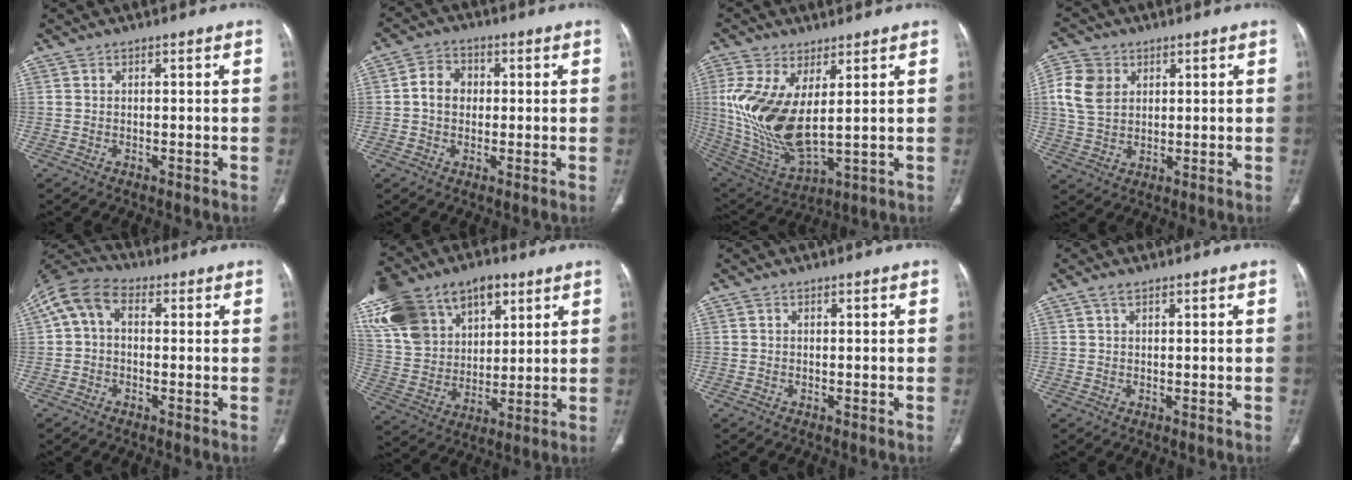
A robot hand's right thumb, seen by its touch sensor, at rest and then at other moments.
{"total": 5.6, "force": [0.3, 4.6, 3.1], "torque": [-0.041, 0.015, 0.000]}
{"total": 16.2, "force": [2.8, 7.3, 14.2], "torque": [-0.300, -0.022, 0.075]}
{"total": 8.6, "force": [2.5, 6.7, 4.8], "torque": [-0.089, 0.002, 0.051]}
{"total": 9.0, "force": [1.3, 6.2, 6.4], "torque": [-0.121, 0.031, 0.011]}
{"total": 25.3, "force": [13.0, 16.5, 14.3], "torque": [-0.288, 0.019, 0.245]}
{"total": 0.0}
{"total": 1.6, "force": [0.9, 0.8, 1.0], "torque": [-0.022, 0.004, 0.018]}